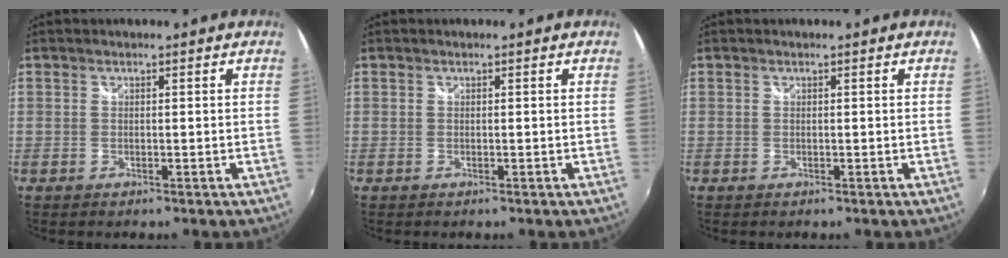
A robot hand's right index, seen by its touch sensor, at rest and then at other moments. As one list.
[{"total": 0.0}, {"total": 0.0}]